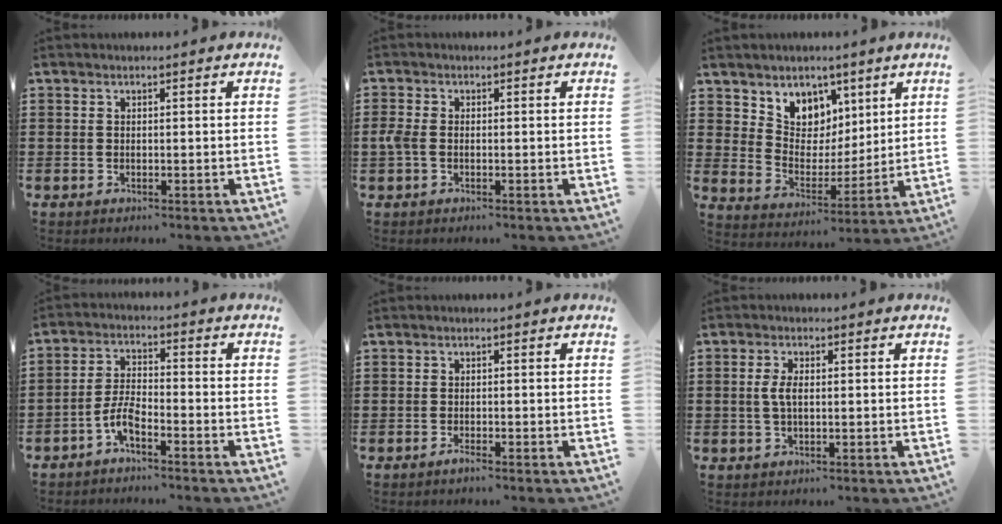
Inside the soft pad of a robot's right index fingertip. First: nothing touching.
{"total": 2.2, "force": [-0.5, 1.2, 1.7], "torque": [-0.056, -0.006, -0.017]}
{"total": 6.9, "force": [4.8, 4.9, -0.4], "torque": [-0.042, -0.036, 0.091]}
{"total": 4.5, "force": [-3.0, 1.3, 3.2], "torque": [-0.084, 0.000, -0.064]}
{"total": 0.9, "force": [-0.8, 0.1, 0.4], "torque": [-0.010, -0.005, -0.014]}
{"total": 3.0, "force": [0.2, 1.3, 2.7], "torque": [-0.062, 0.002, -0.001]}